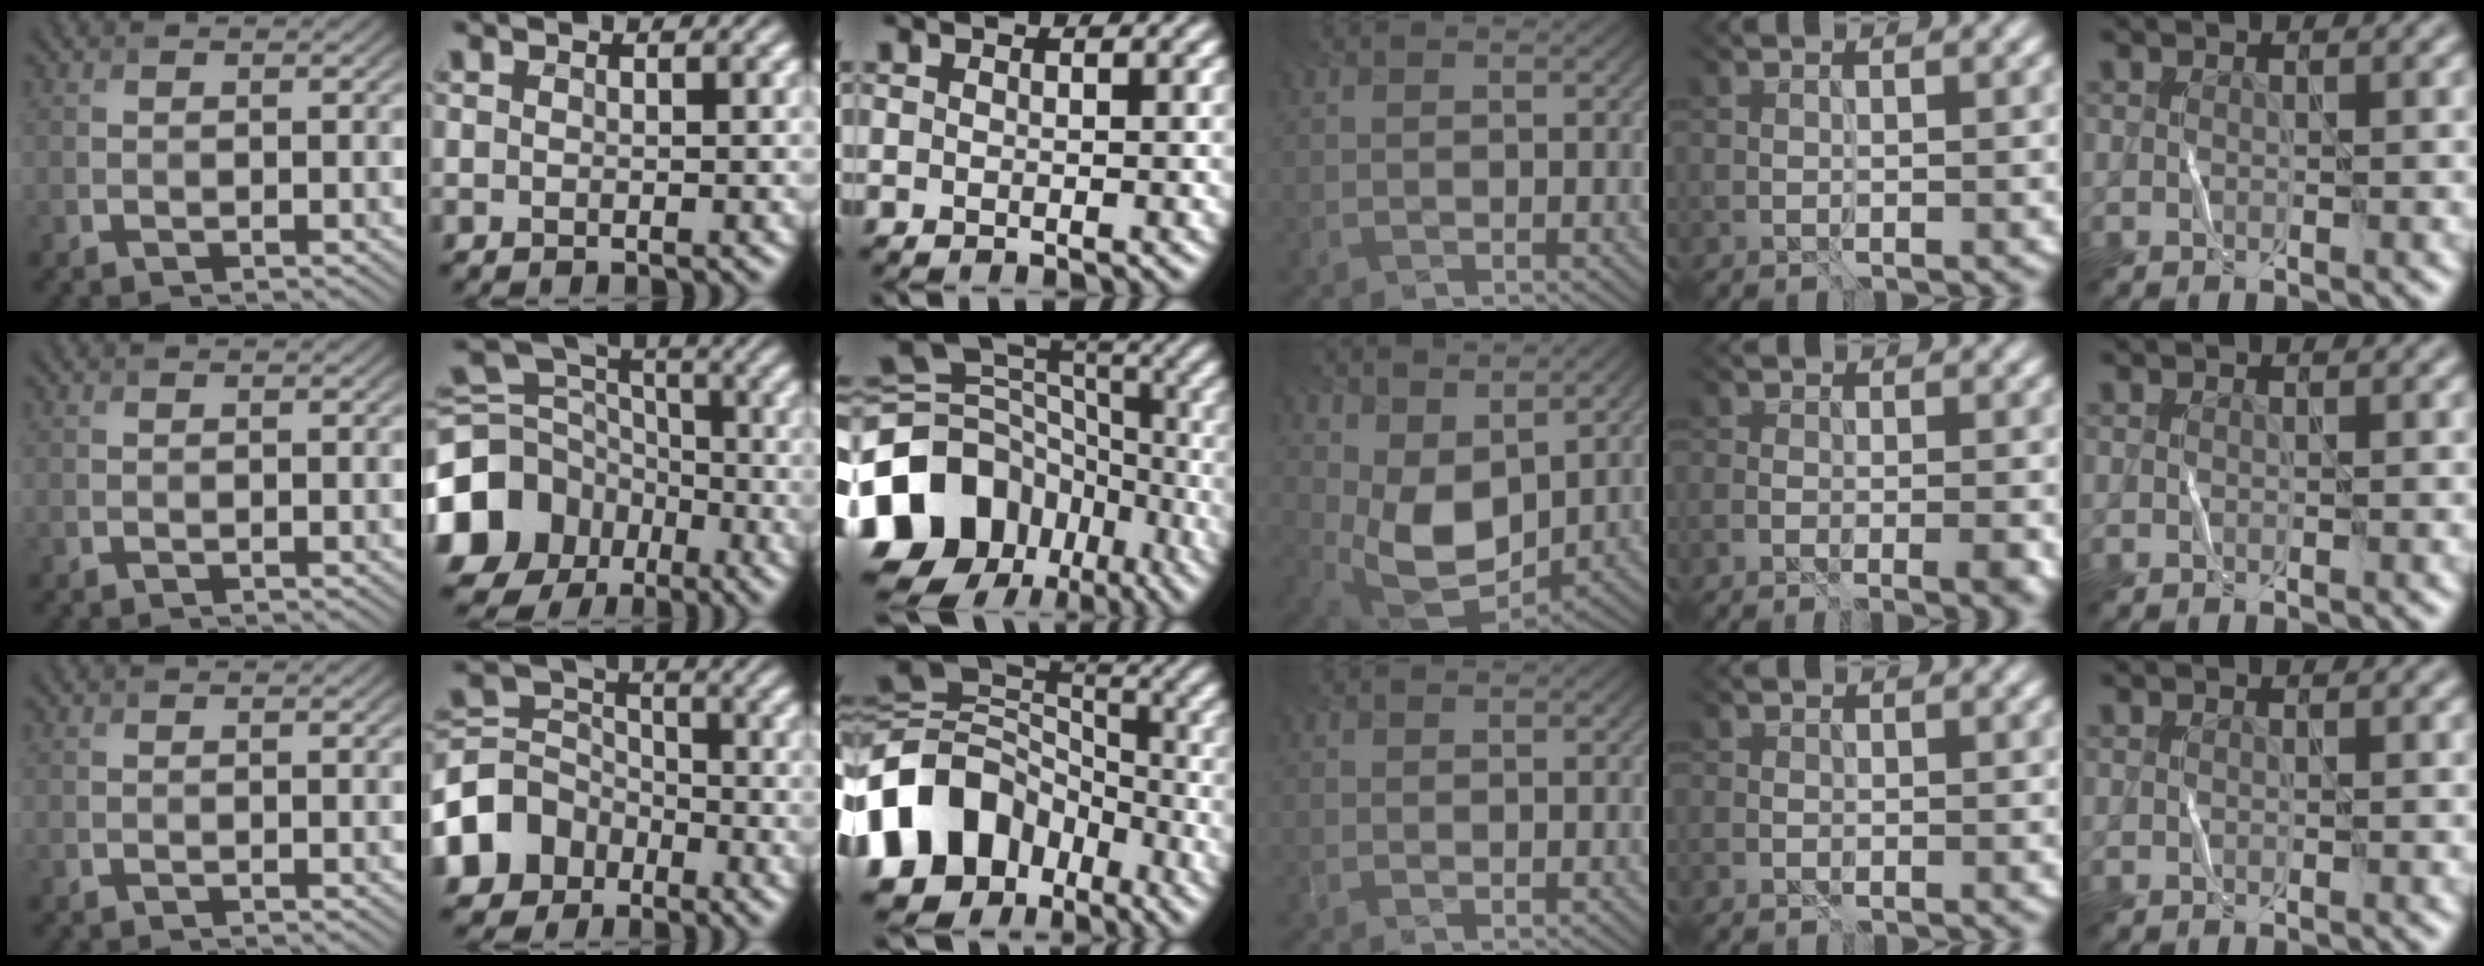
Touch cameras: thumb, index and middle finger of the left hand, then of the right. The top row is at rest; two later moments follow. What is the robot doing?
{"motion": "fold", "object": "bandana"}